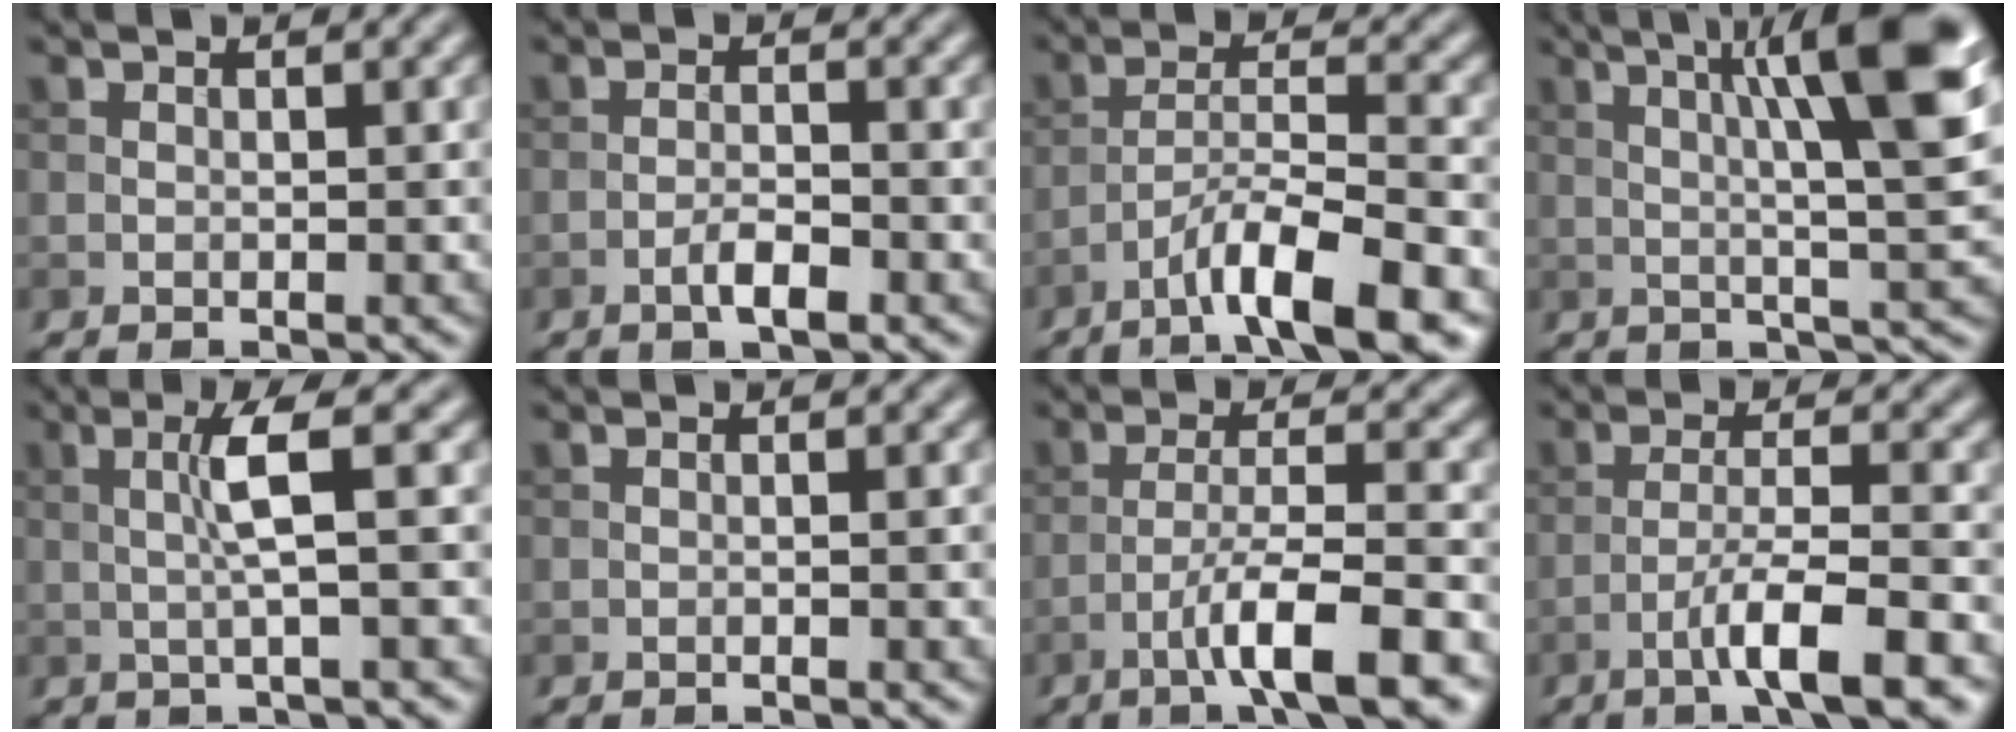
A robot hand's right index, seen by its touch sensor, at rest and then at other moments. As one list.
[{"total": 2.4, "force": [-1.3, 0.6, 2.0], "torque": [-0.037, 0.003, -0.026]}, {"total": 7.8, "force": [-4.9, 1.3, 5.9], "torque": [-0.094, 0.009, -0.085]}, {"total": 10.7, "force": [2.8, 2.1, 10.1], "torque": [-0.133, 0.013, 0.039]}, {"total": 3.4, "force": [0.3, 0.2, 3.4], "torque": [-0.067, 0.004, 0.004]}, {"total": 1.4, "force": [-0.3, 0.3, 1.4], "torque": [-0.019, -0.002, -0.006]}, {"total": 7.2, "force": [-3.9, 1.1, 6.0], "torque": [-0.096, 0.010, -0.067]}, {"total": 6.0, "force": [-3.2, 0.8, 5.1], "torque": [-0.081, 0.007, -0.059]}]